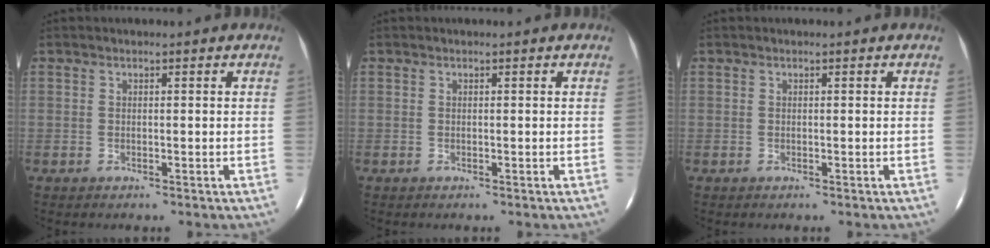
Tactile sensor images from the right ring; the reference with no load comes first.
{"total": 0.0}
{"total": 0.0}